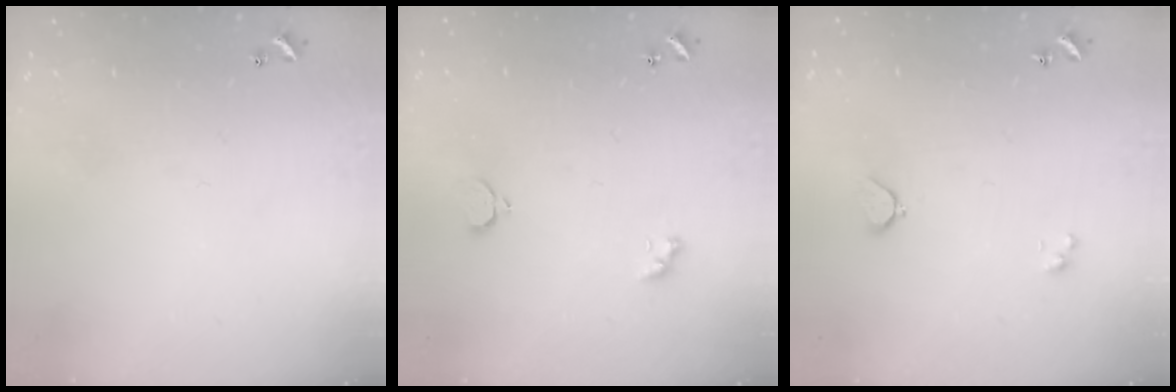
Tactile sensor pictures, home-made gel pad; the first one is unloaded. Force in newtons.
{"total": 2.1, "press": 2.1, "slide": 0.5}
{"total": 2.0, "press": 1.9, "slide": 0.6}